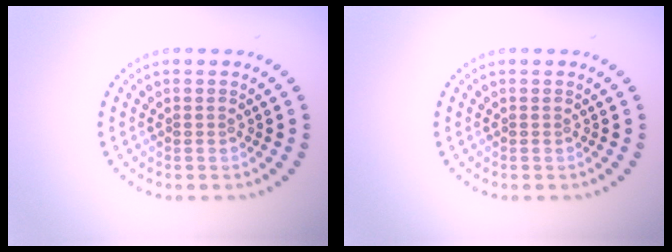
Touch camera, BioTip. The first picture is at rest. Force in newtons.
{"total": 0.0}